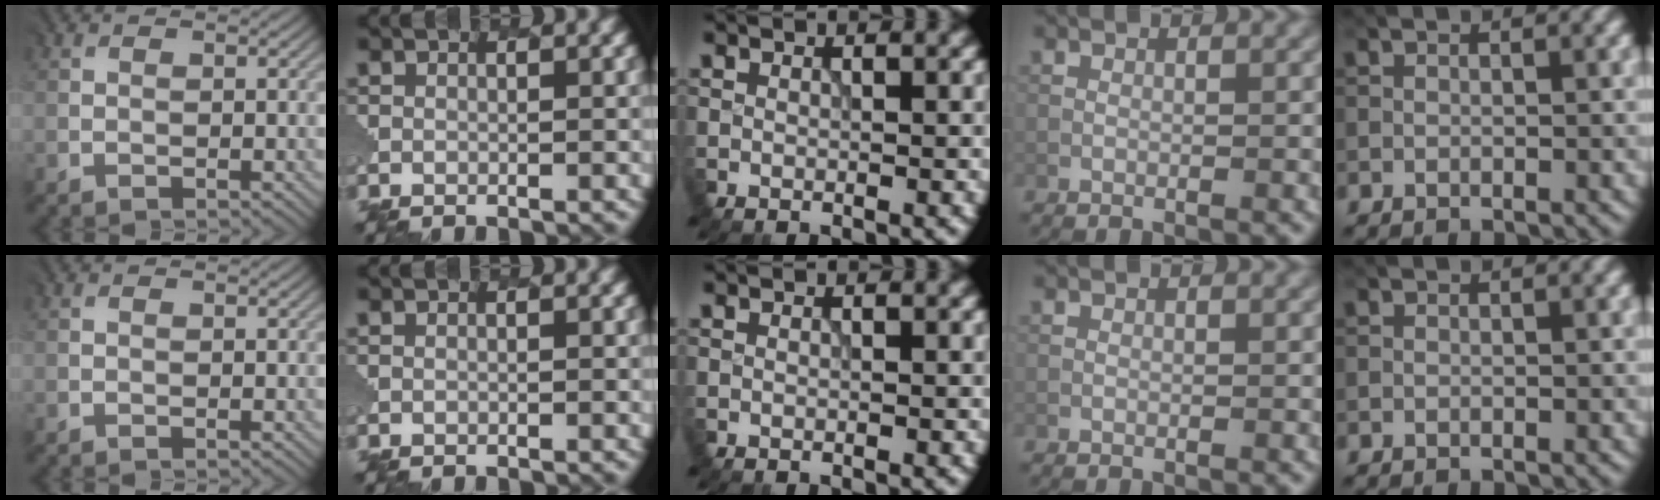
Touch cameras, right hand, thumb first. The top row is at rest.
{}